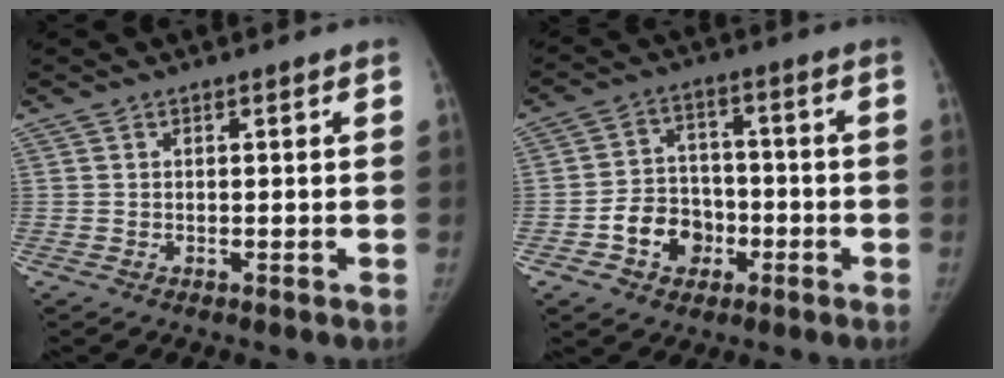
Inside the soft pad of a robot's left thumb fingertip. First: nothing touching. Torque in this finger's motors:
{"motor_torque": [-0.51, 0.55, 0.02, -0.01, 0.01]}